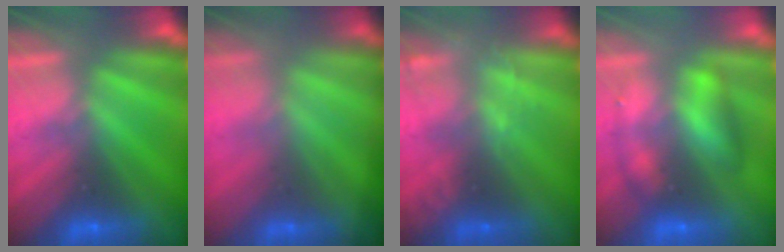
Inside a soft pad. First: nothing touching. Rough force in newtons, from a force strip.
{"total": 1.4}
{"total": 2.1}
{"total": 2.5}